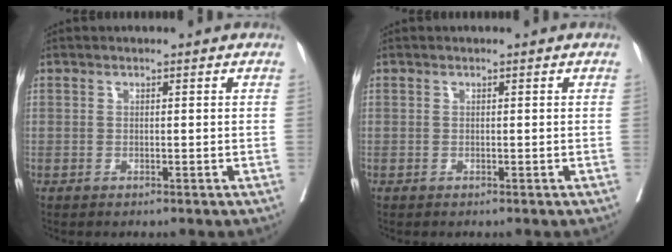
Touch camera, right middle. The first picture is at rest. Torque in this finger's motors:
{"motor_torque": [0.63, -0.53, 0.04, 0.00]}